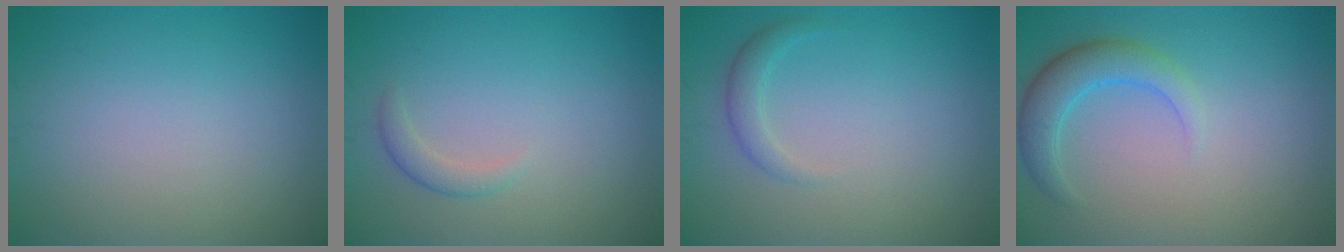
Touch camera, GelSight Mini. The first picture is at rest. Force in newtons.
{"total": 1.3, "press": 1.3, "slide": 0.1}
{"total": 1.6, "press": 1.6, "slide": 0.1}
{"total": 3.5, "press": 3.4, "slide": 0.2}